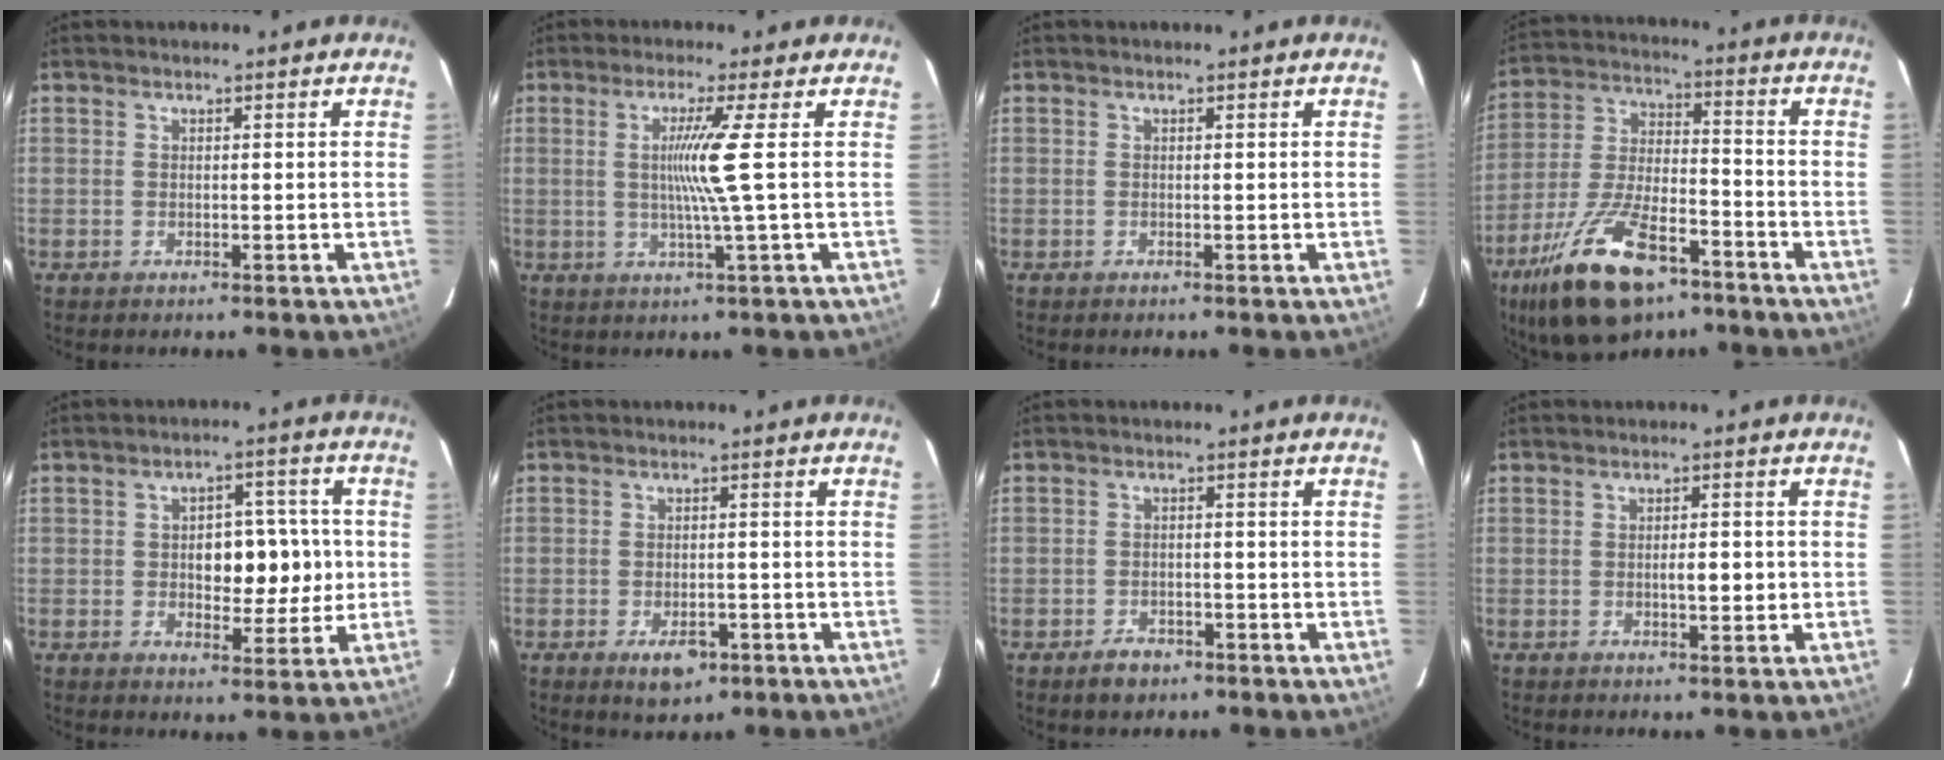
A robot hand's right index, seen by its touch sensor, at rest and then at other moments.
{"total": 6.1, "force": [0.6, -2.2, 5.7], "torque": [-0.112, -0.009, 0.013]}
{"total": 0.0}
{"total": 16.6, "force": [-10.4, 5.6, 11.7], "torque": [-0.248, -0.018, -0.187]}
{"total": 8.7, "force": [0.0, 4.6, 7.4], "torque": [-0.096, 0.021, 0.008]}
{"total": 4.5, "force": [-2.4, 2.3, 3.0], "torque": [-0.045, 0.000, -0.029]}
{"total": 3.3, "force": [-2.2, 2.0, 1.3], "torque": [-0.022, 0.003, -0.030]}
{"total": 2.9, "force": [-0.4, 0.8, 2.8], "torque": [-0.045, 0.001, -0.004]}